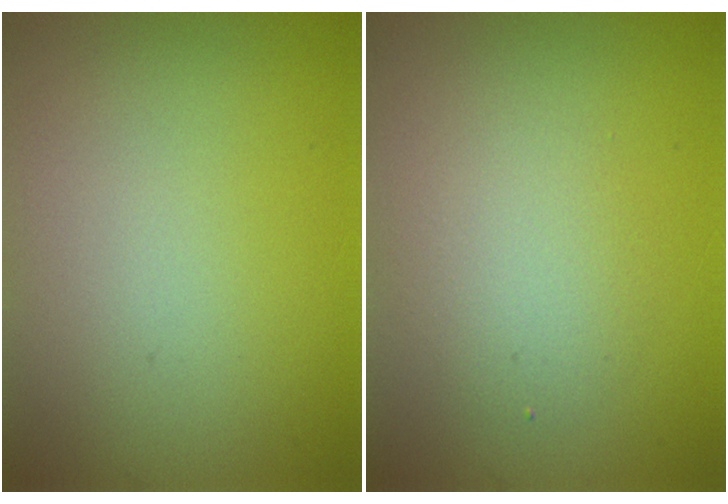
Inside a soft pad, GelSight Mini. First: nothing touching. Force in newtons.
{"total": 2.8, "press": 2.8, "slide": 0.3}